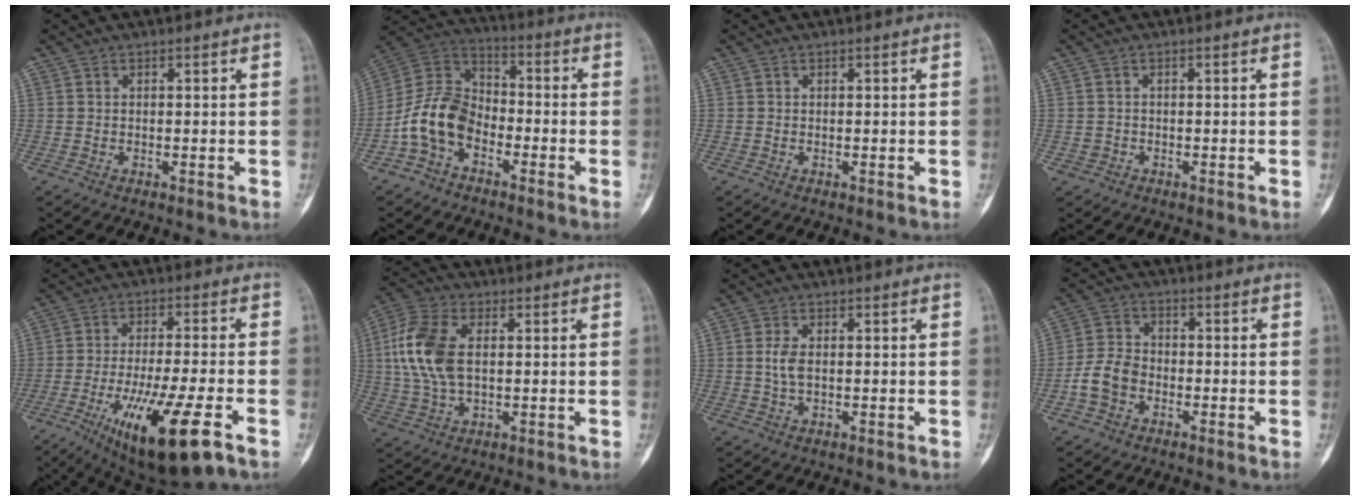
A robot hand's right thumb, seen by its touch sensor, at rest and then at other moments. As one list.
[{"total": 11.6, "force": [-4.7, 8.0, 6.9], "torque": [-0.125, 0.057, -0.104]}, {"total": 0.0}, {"total": 1.0, "force": [-0.3, 0.9, 0.0], "torque": [0.002, 0.006, -0.005]}, {"total": 17.1, "force": [-7.8, 3.4, 14.9], "torque": [-0.277, -0.004, -0.120]}, {"total": 12.3, "force": [1.6, 7.1, 10.0], "torque": [-0.221, 0.010, 0.028]}, {"total": 3.0, "force": [0.2, 1.5, 2.6], "torque": [-0.058, 0.002, 0.001]}, {"total": 6.7, "force": [-2.5, 4.9, 3.8], "torque": [-0.069, 0.024, -0.054]}]